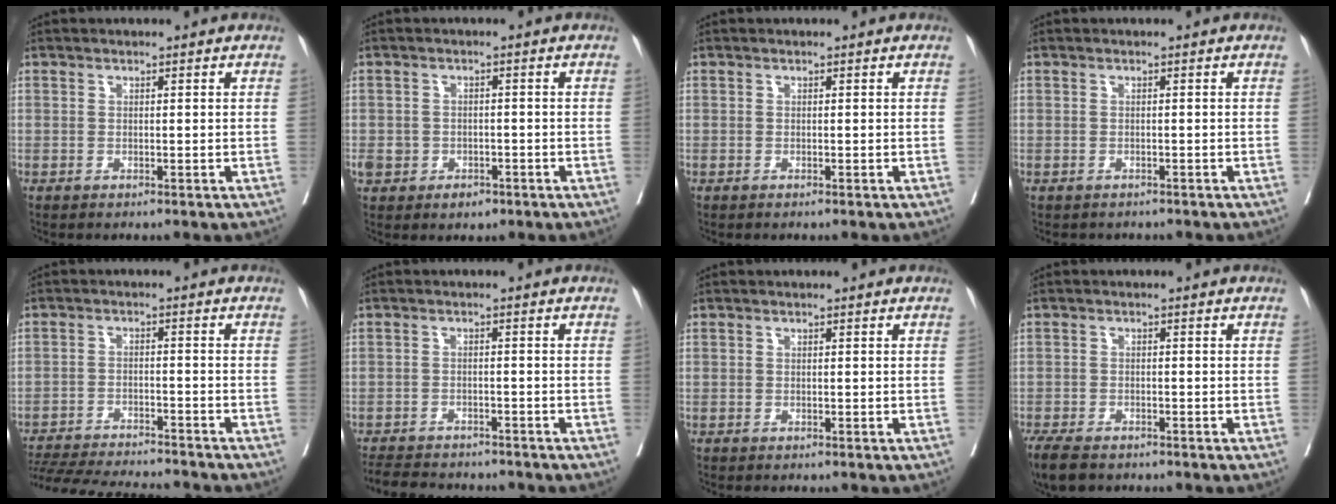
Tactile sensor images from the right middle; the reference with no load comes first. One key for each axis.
{"total": 4.1, "fx": -2.0, "fy": 3.2, "fz": 1.7, "tx": -0.019, "ty": 0.007, "tz": -0.021}
{"total": 0.0}
{"total": 2.2, "fx": -2.0, "fy": 1.0, "fz": 0.3, "tx": -0.009, "ty": -0.002, "tz": -0.028}
{"total": 17.4, "fx": -16.1, "fy": 1.8, "fz": 6.3, "tx": -0.132, "ty": -0.025, "tz": -0.234}
{"total": 10.2, "fx": -9.3, "fy": 2.7, "fz": 3.4, "tx": -0.067, "ty": -0.006, "tz": -0.127}
{"total": 0.0}
{"total": 6.3, "fx": -4.9, "fy": 2.4, "fz": 3.1, "tx": -0.056, "ty": -0.013, "tz": -0.079}